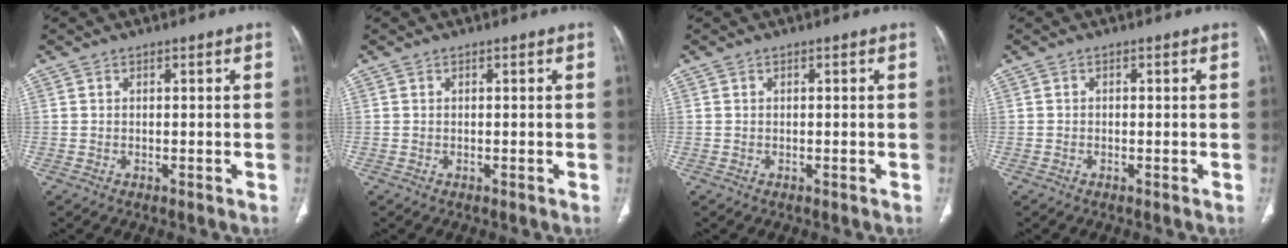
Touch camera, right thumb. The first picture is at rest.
{"total": 0.0}
{"total": 0.0}
{"total": 0.0}